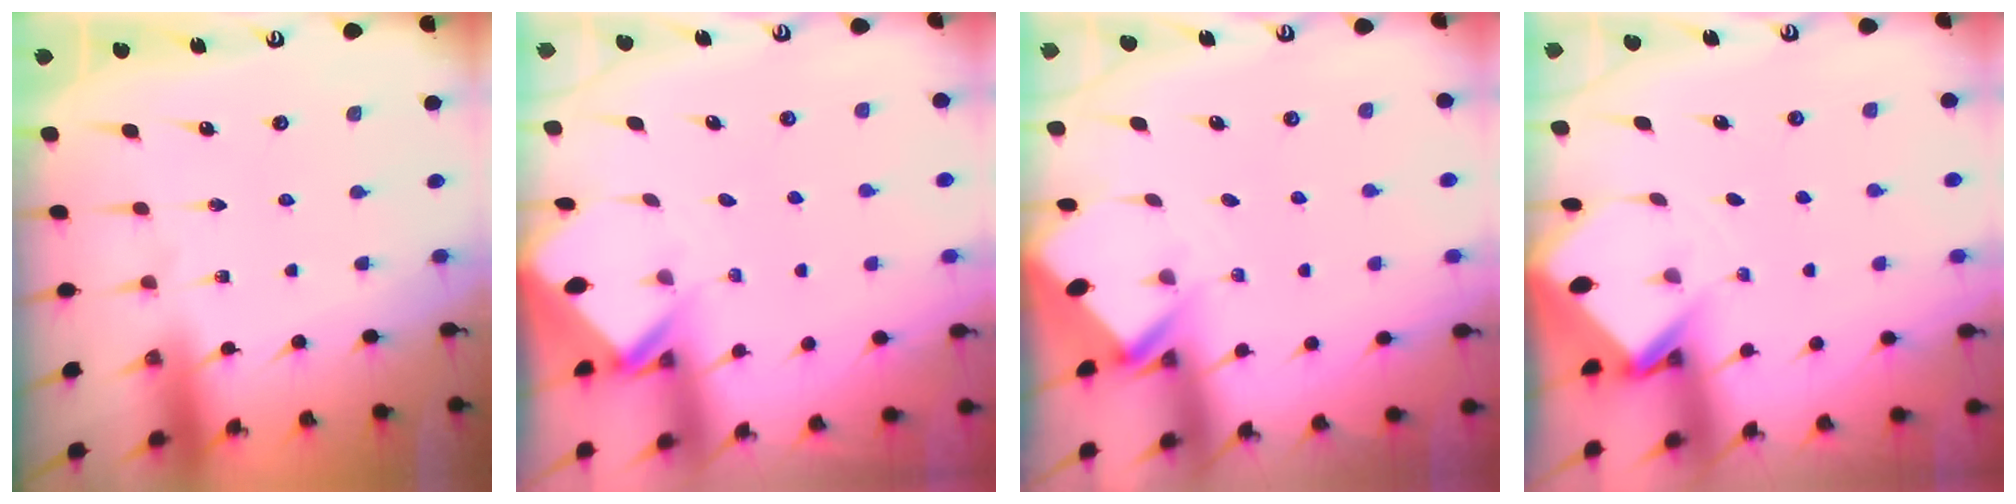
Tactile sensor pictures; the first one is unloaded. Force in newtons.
{"total": 2.6, "press": 2.6, "slide": 0.2}
{"total": 2.0, "press": 2.0, "slide": 0.2}
{"total": 2.9, "press": 2.9, "slide": 0.3}